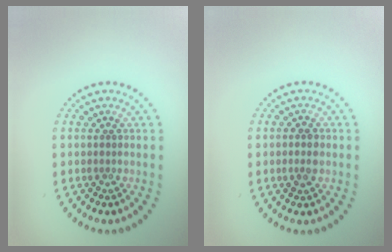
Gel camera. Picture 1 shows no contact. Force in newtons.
{"total": 1.5, "press": 1.5, "slide": 0.2}